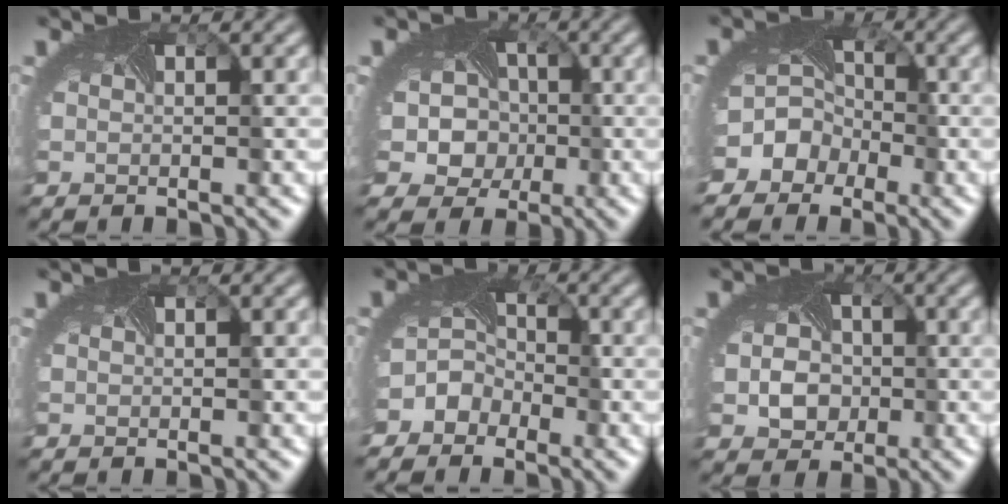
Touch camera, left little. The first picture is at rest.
{"total": 10.3, "force": [-0.7, 9.0, 5.0], "torque": [-0.088, 0.009, -0.047]}
{"total": 8.7, "force": [-3.8, 7.4, 2.7], "torque": [-0.053, -0.012, -0.076]}
{"total": 0.0}
{"total": 5.1, "force": [-3.0, 4.0, 1.1], "torque": [0.004, -0.001, -0.057]}
{"total": 4.9, "force": [-0.7, 4.1, 2.6], "torque": [-0.032, -0.009, -0.005]}